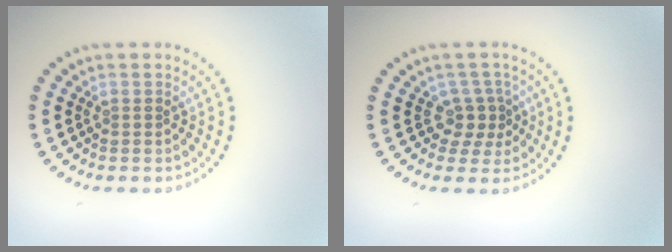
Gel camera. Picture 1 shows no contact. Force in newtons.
{"total": 2.4, "press": 1.7, "slide": 1.7}